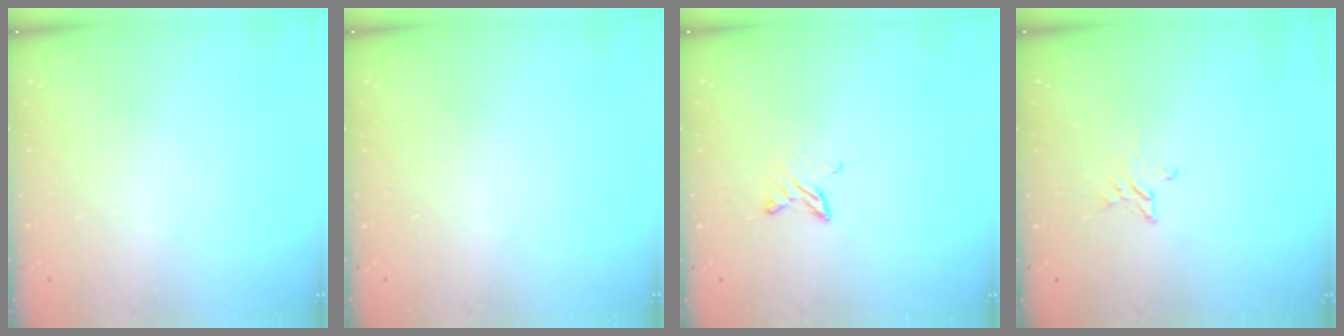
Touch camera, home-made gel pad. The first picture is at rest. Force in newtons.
{"total": 0.0}
{"total": 5.1, "press": 5.1, "slide": 0.6}
{"total": 2.7, "press": 2.7, "slide": 0.2}